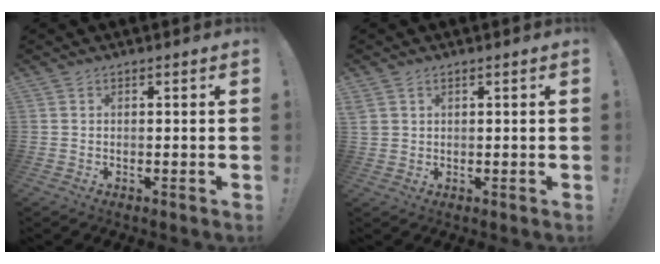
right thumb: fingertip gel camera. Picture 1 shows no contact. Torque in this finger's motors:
{"motor_torque": [-0.14, -0.12, 0.04, 0.36, 0.04]}